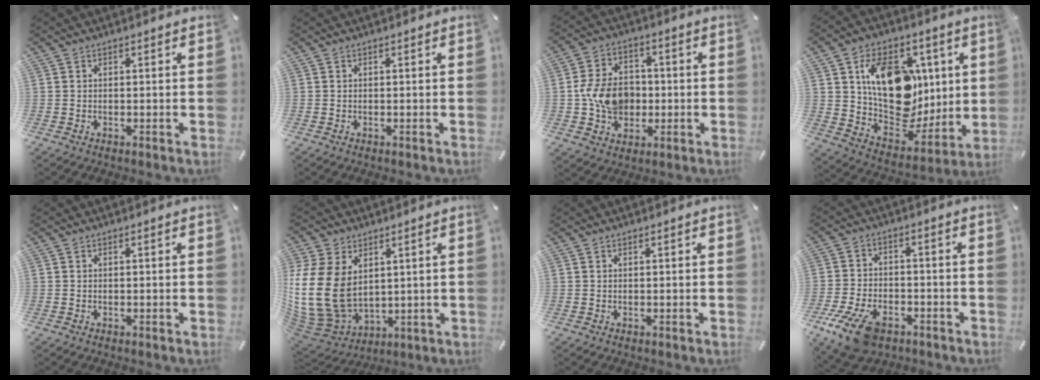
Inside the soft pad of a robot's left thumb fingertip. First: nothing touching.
{"total": 0.0}
{"total": 10.6, "force": [-1.1, 8.6, 6.0], "torque": [-0.125, 0.016, -0.017]}
{"total": 19.4, "force": [5.0, 14.5, 11.9], "torque": [-0.170, -0.031, 0.102]}
{"total": 0.0}
{"total": 17.1, "force": [2.2, 13.2, 10.6], "torque": [-0.260, -0.026, 0.044]}
{"total": 0.0}
{"total": 11.1, "force": [-6.4, 6.2, 6.6], "torque": [-0.140, 0.025, -0.116]}